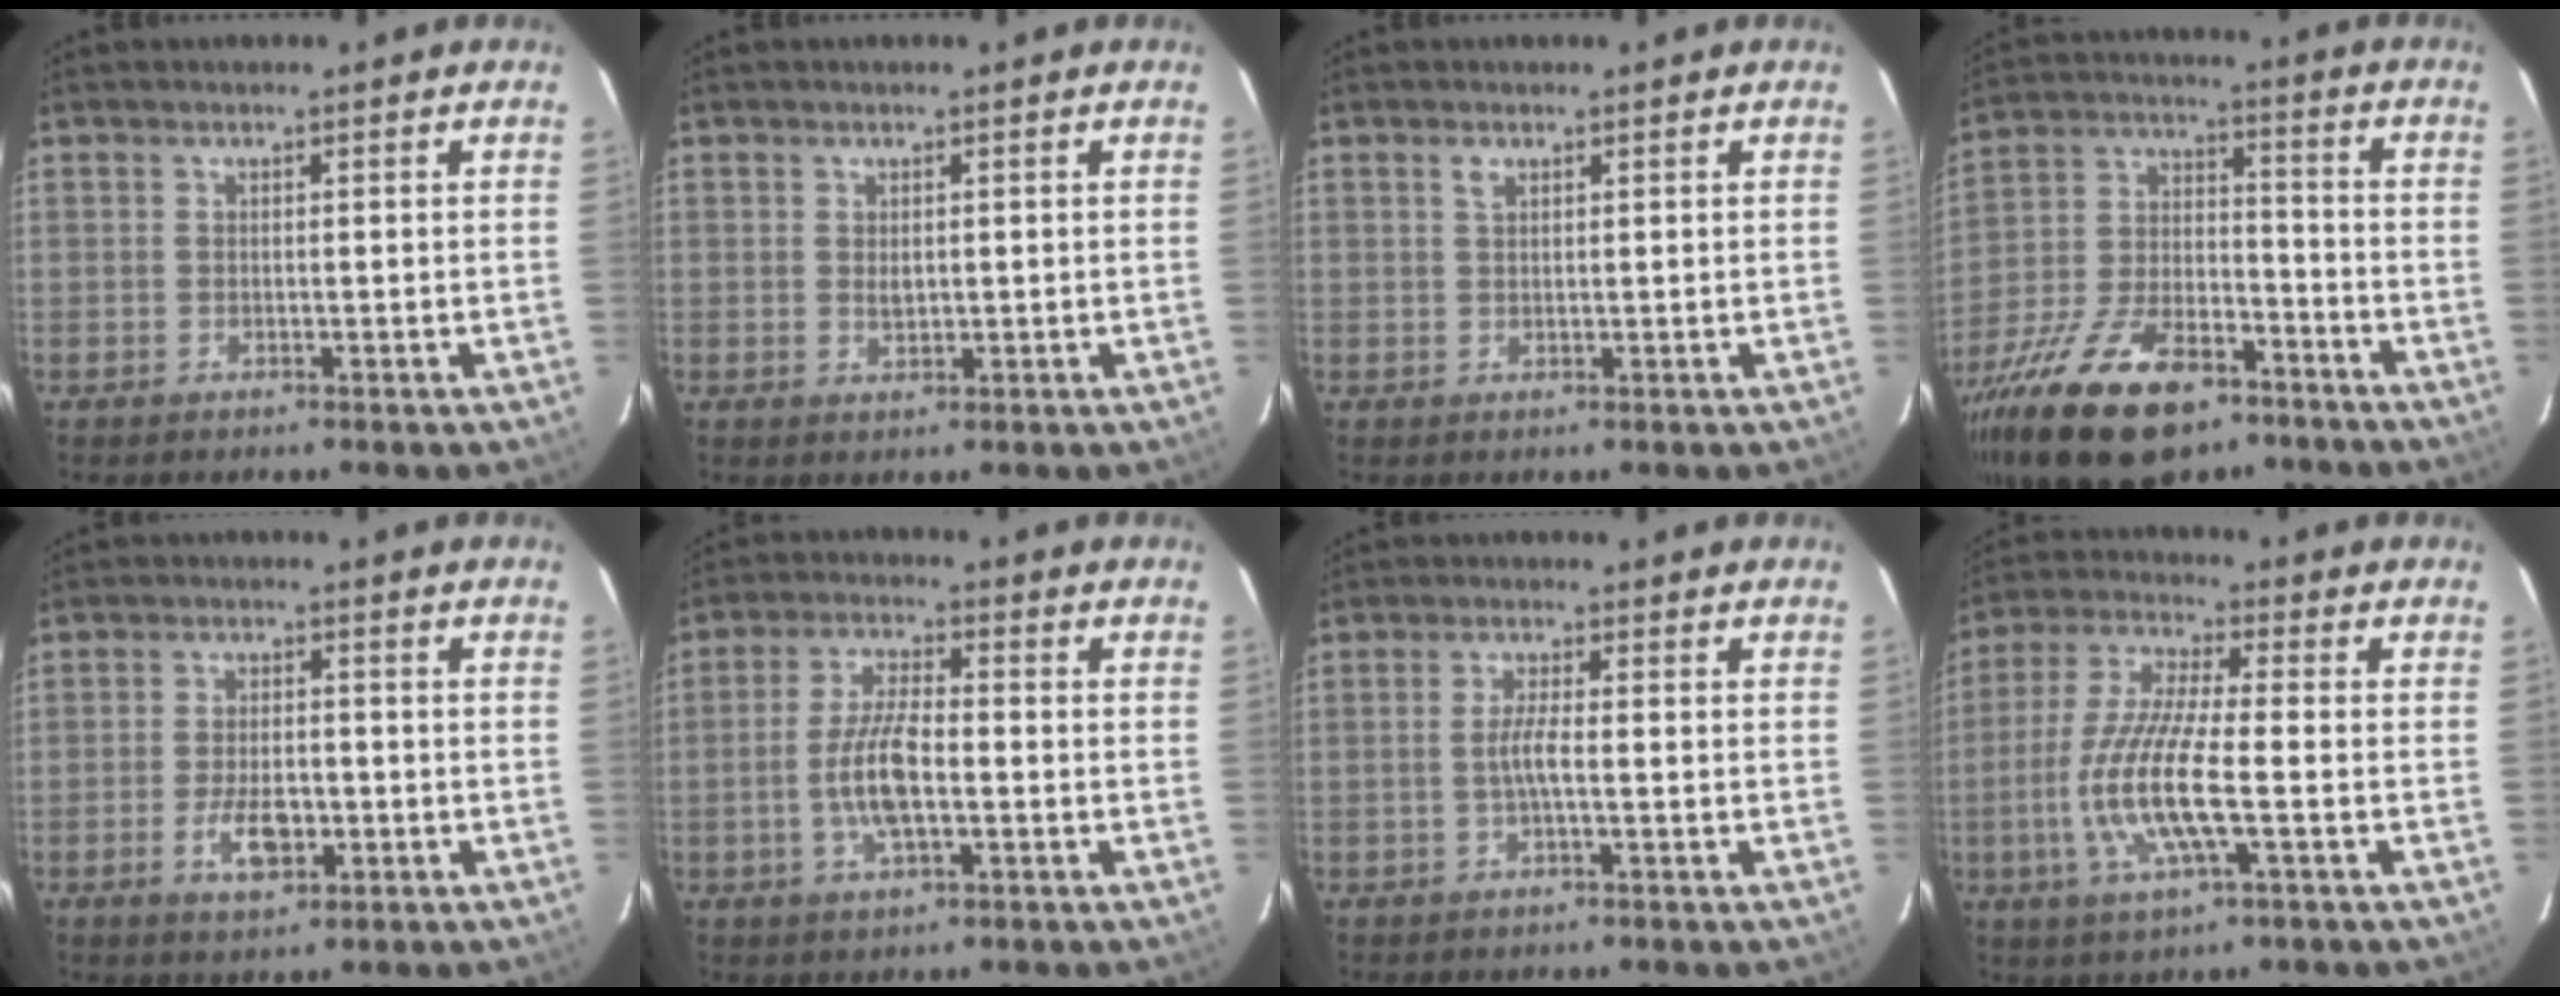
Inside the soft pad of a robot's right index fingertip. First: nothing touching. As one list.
[{"total": 1.5, "force": [0.3, 1.1, 1.0], "torque": [-0.015, 0.002, 0.007]}, {"total": 1.2, "force": [0.7, 0.7, 0.7], "torque": [-0.015, 0.003, 0.013]}, {"total": 22.3, "force": [-14.4, 10.3, 13.6], "torque": [-0.278, -0.017, -0.240]}, {"total": 6.5, "force": [-2.3, 3.3, 5.1], "torque": [-0.104, -0.003, -0.035]}, {"total": 8.4, "force": [-1.9, 2.8, 7.7], "torque": [-0.156, 0.005, -0.037]}, {"total": 2.9, "force": [-0.7, 0.1, 2.8], "torque": [-0.058, 0.002, -0.013]}, {"total": 13.3, "force": [-3.3, 2.3, 12.7], "torque": [-0.263, -0.007, -0.065]}]